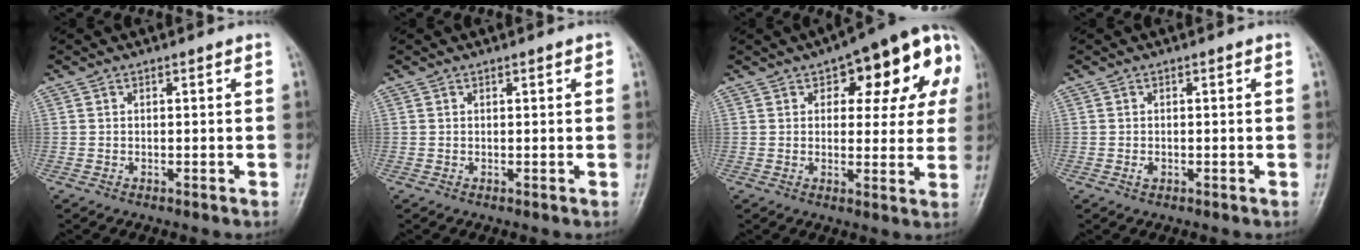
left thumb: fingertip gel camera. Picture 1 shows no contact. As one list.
[{"total": 1.0, "force": [0.5, 0.4, 0.8], "torque": [-0.008, 0.001, 0.004]}, {"total": 17.6, "force": [6.5, 7.8, 14.4], "torque": [-0.143, 0.008, 0.074]}, {"total": 1.0, "force": [-0.3, 0.7, 0.7], "torque": [-0.011, -0.002, -0.006]}]